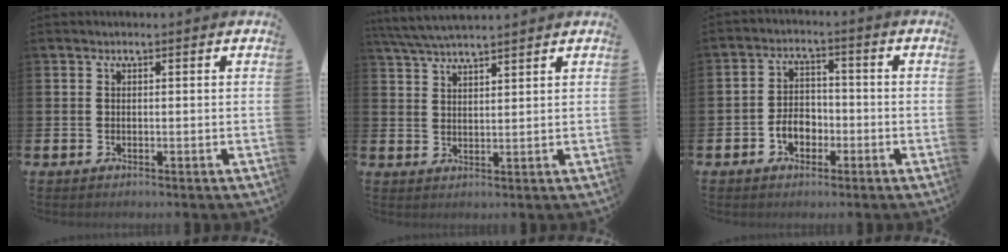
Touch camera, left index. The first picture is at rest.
{"total": 4.9, "force": [4.7, 0.2, 1.5], "torque": [-0.042, -0.015, 0.086]}
{"total": 3.9, "force": [-1.8, 2.8, 2.0], "torque": [-0.027, 0.002, -0.041]}